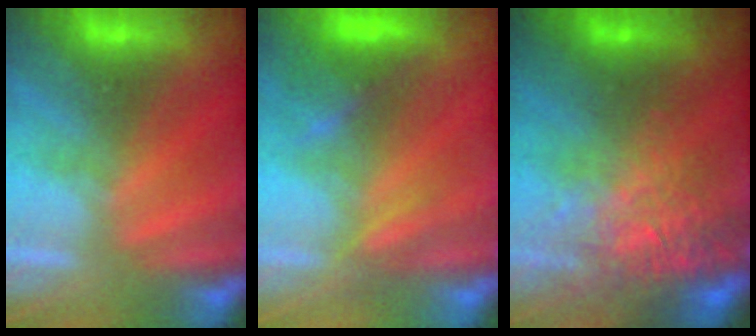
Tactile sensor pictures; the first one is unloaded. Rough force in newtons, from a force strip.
{"total": 3.0}
{"total": 6.9}